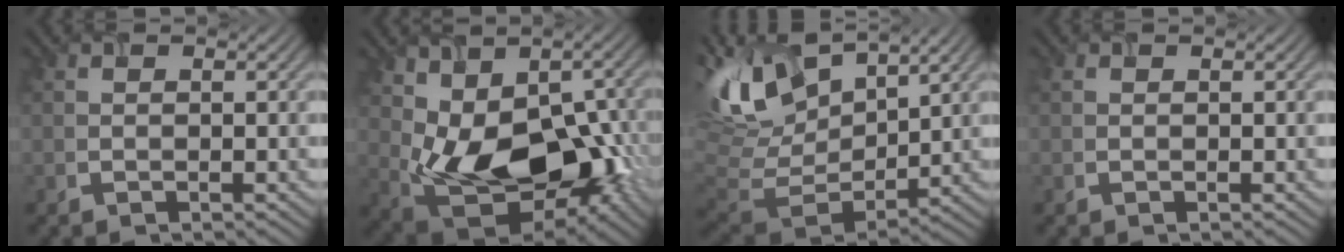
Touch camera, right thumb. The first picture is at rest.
{"total": 14.4, "force": [0.3, 8.6, 11.6], "torque": [-0.180, -0.031, 0.018]}
{"total": 12.5, "force": [5.7, 6.6, 9.0], "torque": [-0.219, 0.011, 0.105]}
{"total": 0.0}